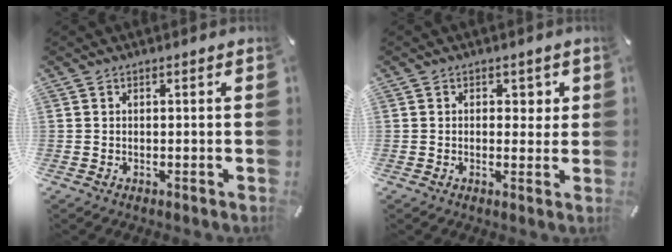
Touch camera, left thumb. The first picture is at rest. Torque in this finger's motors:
{"motor_torque": [0.18, -0.38, 0.11, 0.14, 0.01]}